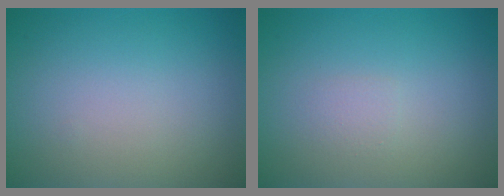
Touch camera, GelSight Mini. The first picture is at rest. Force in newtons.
{"total": 0.8, "press": 0.8, "slide": 0.1}